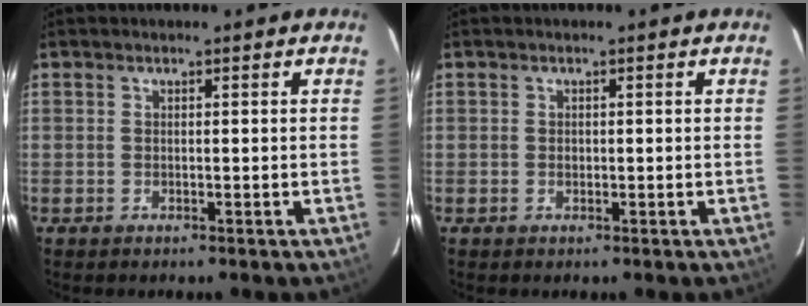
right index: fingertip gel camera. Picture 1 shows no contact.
{"total": 0.8, "force": [-0.1, 0.6, 0.4], "torque": [-0.005, 0.002, -0.002]}